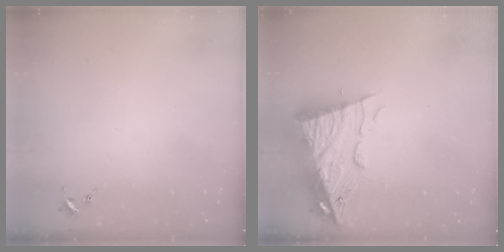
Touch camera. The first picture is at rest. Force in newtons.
{"total": 12.5, "press": 12.5, "slide": 1.2}